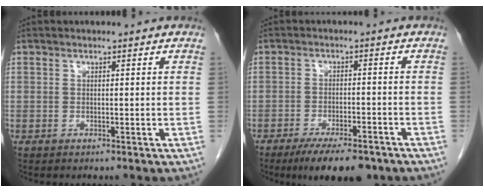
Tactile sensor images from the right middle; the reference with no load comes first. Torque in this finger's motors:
{"motor_torque": [1.18, -0.96, 0.43, 0.10]}